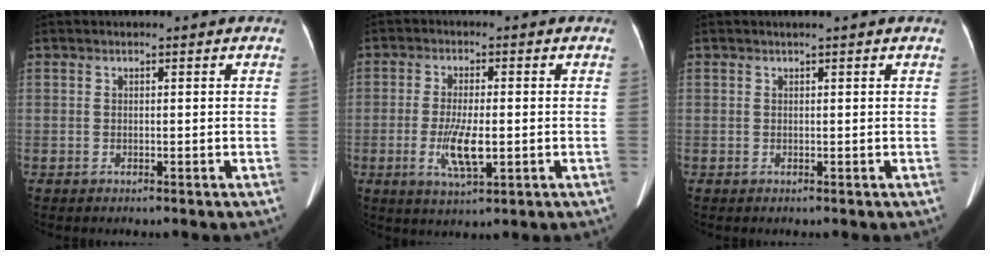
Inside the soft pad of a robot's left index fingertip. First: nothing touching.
{"total": 6.2, "force": [-1.5, 1.5, 5.9], "torque": [-0.119, -0.013, -0.026]}
{"total": 1.0, "force": [0.8, -0.2, 0.5], "torque": [-0.009, 0.010, 0.018]}